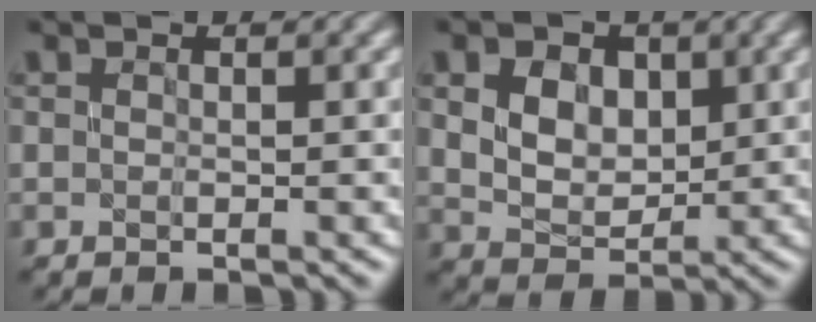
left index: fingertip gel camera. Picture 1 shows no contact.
{"total": 5.7, "force": [2.1, 4.2, 3.3], "torque": [-0.072, 0.012, 0.032]}